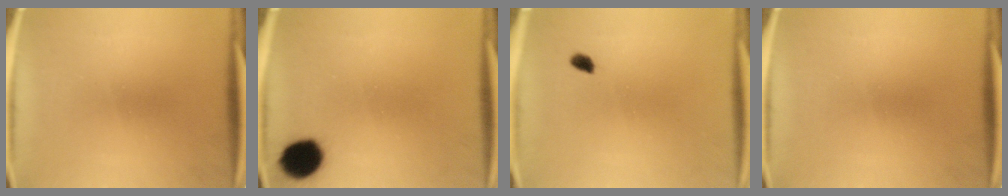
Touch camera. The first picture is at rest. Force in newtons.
{"total": 9.7}
{"total": 1.5}
{"total": 0.0}